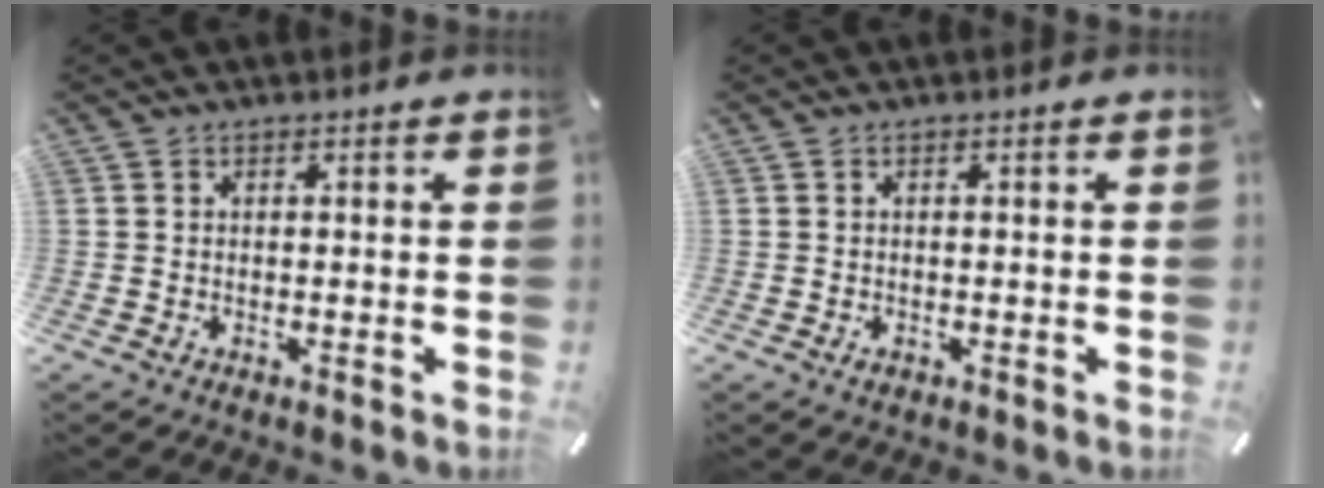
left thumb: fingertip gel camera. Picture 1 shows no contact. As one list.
[{"total": 0.7, "force": [-0.1, 0.4, 0.6], "torque": [-0.011, 0.001, -0.002]}]